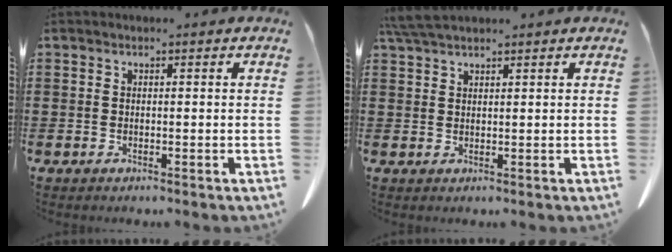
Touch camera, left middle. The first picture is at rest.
{"total": 3.6, "force": [3.0, 0.4, 2.0], "torque": [-0.047, -0.001, 0.057]}